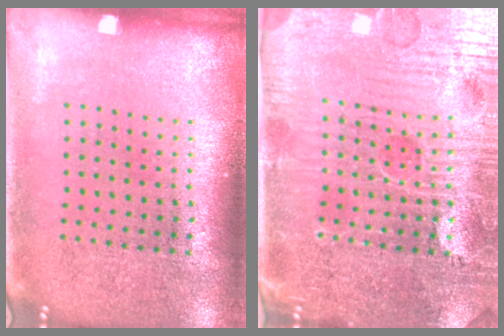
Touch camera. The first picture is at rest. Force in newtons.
{"total": 5.0, "press": 4.7, "slide": 1.8}